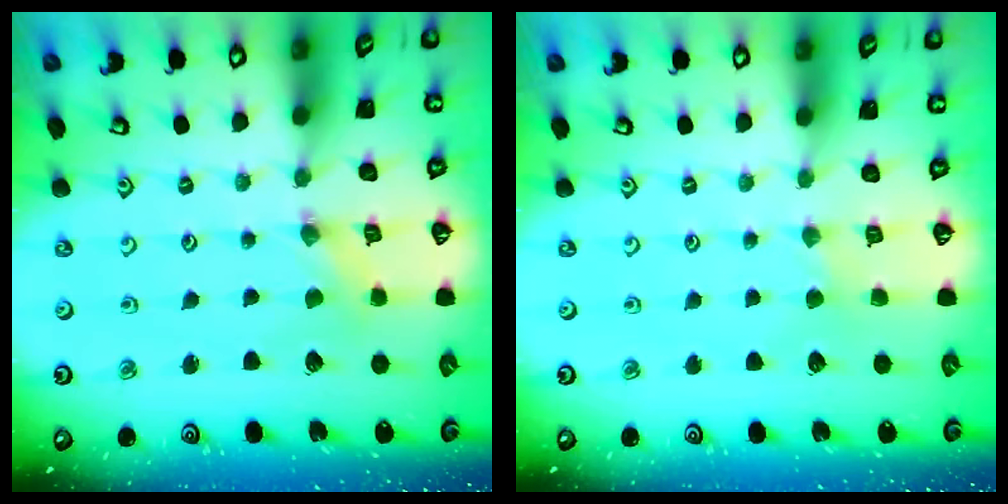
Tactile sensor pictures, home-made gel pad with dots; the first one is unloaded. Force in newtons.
{"total": 1.4, "press": 1.4, "slide": 0.4}